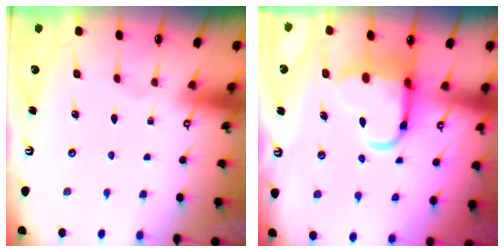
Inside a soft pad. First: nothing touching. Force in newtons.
{"total": 10.8, "press": 10.4, "slide": 2.8}